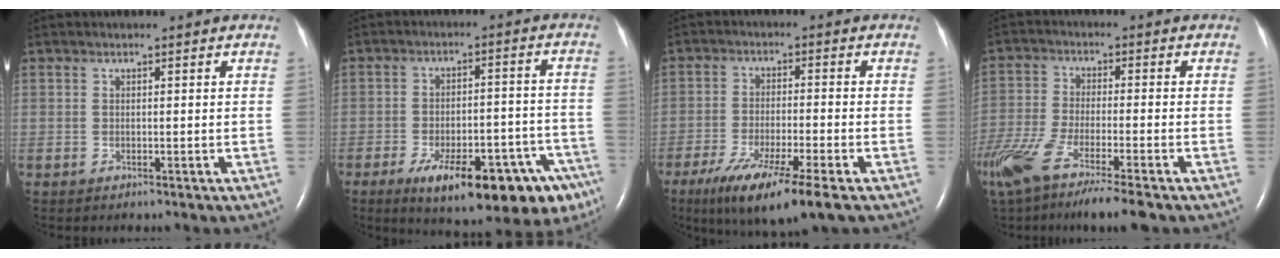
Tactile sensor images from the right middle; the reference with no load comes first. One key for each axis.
{"total": 19.9, "fx": -12.0, "fy": 6.5, "fz": 14.4, "tx": -0.130, "ty": 0.024, "tz": -0.162}
{"total": 14.2, "fx": -9.6, "fy": 8.8, "fz": 5.6, "tx": -0.042, "ty": 0.057, "tz": -0.118}
{"total": 14.6, "fx": -10.3, "fy": 1.5, "fz": 10.3, "tx": -0.224, "ty": -0.044, "tz": -0.185}